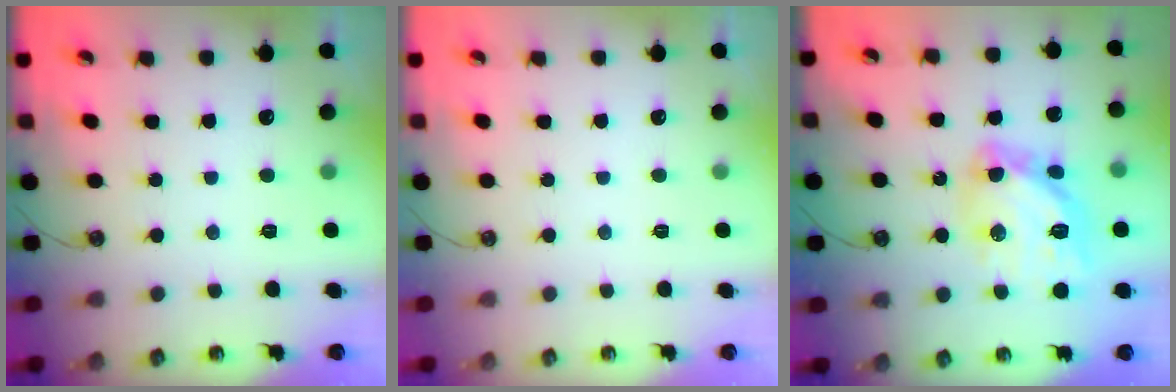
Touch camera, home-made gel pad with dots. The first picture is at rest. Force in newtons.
{"total": 0.0}
{"total": 15.5, "press": 15.4, "slide": 1.4}